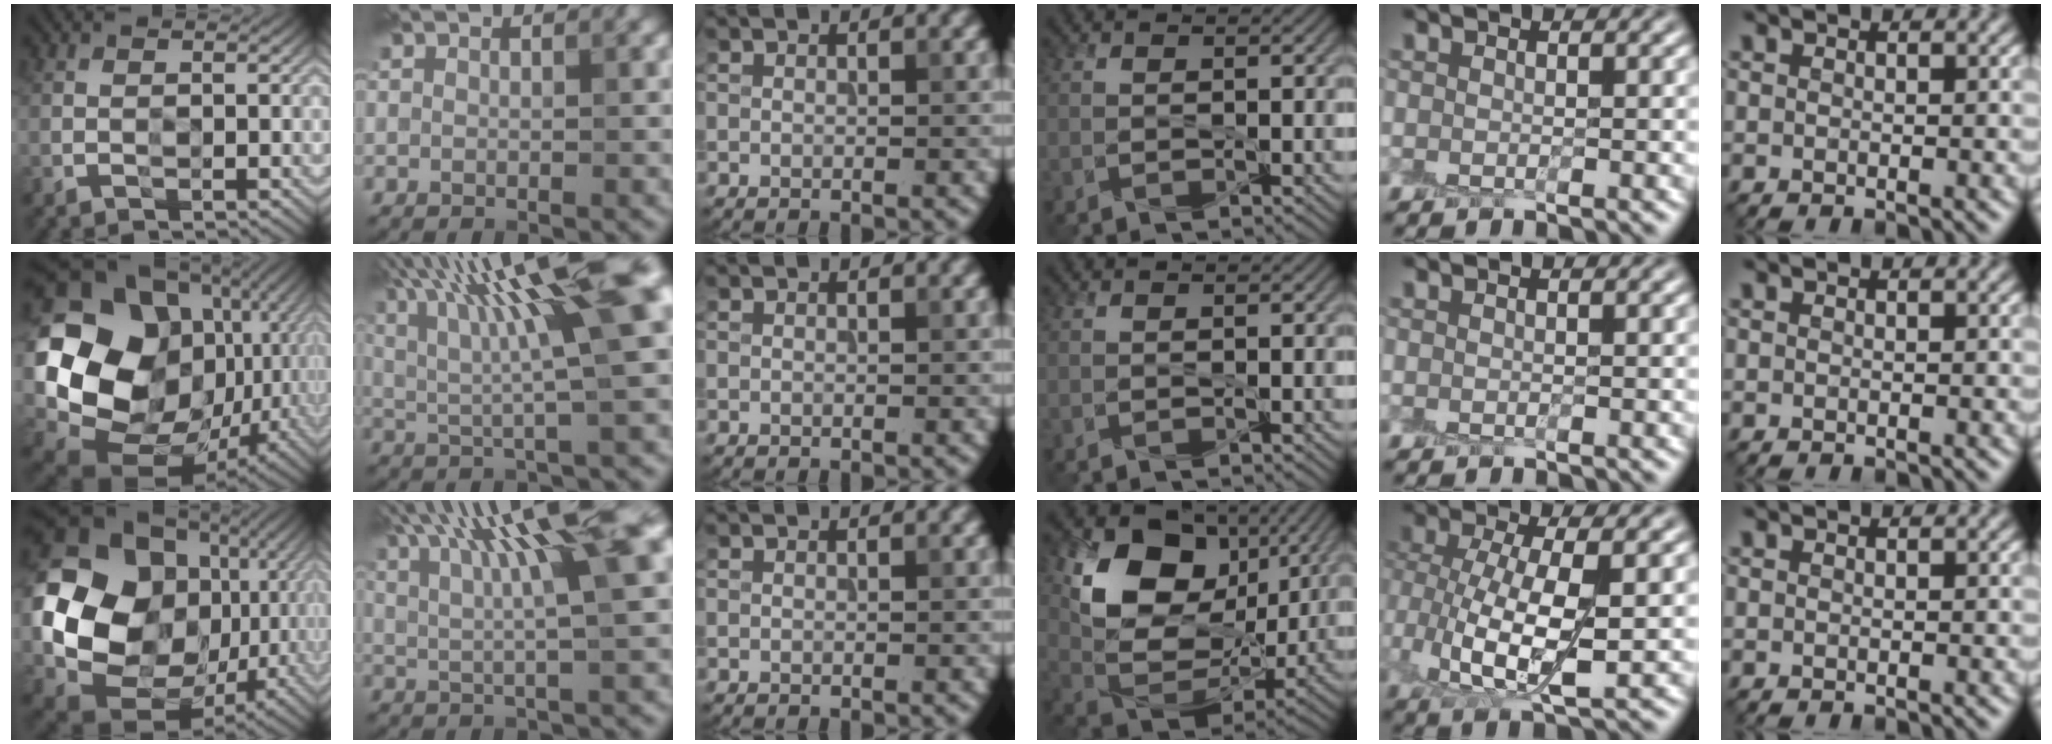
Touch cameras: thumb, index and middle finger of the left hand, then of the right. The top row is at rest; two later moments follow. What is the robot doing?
{"motion": "peel", "object": "plastic screen protector"}